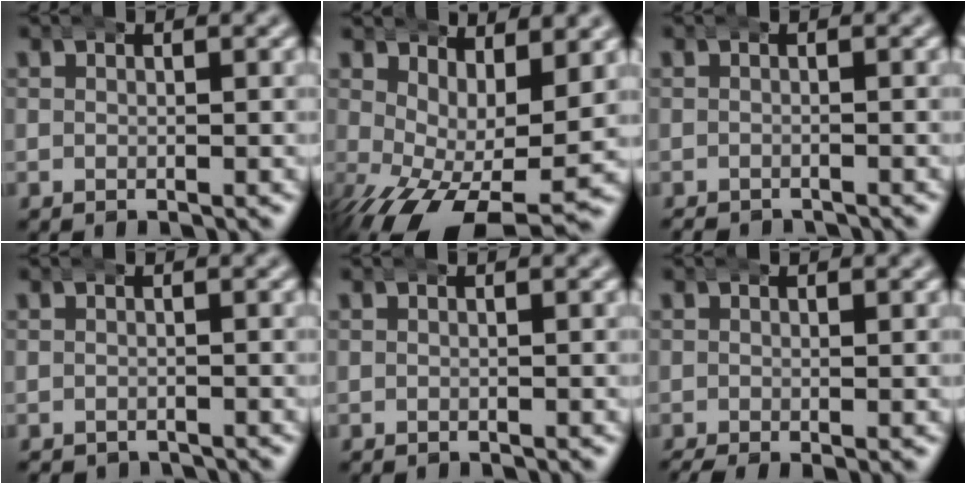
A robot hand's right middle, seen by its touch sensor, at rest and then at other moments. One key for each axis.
{"total": 5.9, "fx": -1.2, "fy": 2.5, "fz": 5.1, "tx": -0.102, "ty": -0.045, "tz": 0.002}
{"total": 1.3, "fx": -1.3, "fy": 0.0, "fz": -0.2, "tx": 0.000, "ty": -0.011, "tz": -0.017}
{"total": 1.2, "fx": -1.1, "fy": 0.3, "fz": -0.3, "tx": 0.004, "ty": -0.010, "tz": -0.013}
{"total": 0.0}
{"total": 1.3, "fx": -1.0, "fy": 0.3, "fz": 0.8, "tx": -0.015, "ty": -0.010, "tz": -0.010}